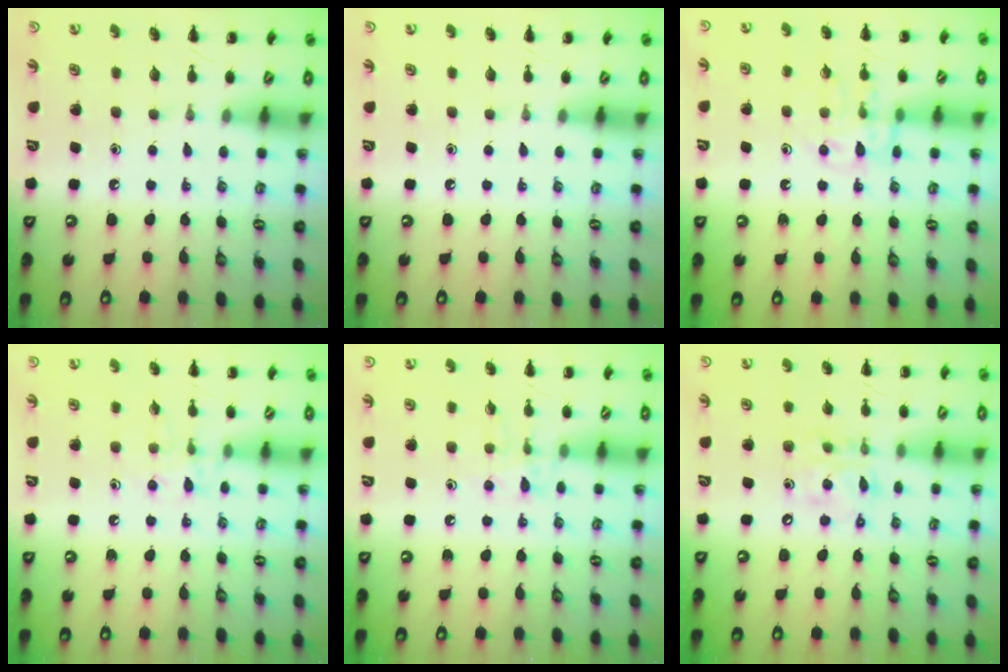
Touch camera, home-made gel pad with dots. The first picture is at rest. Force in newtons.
{"total": 0.0}
{"total": 11.0, "press": 11.0, "slide": 1.1}
{"total": 8.0, "press": 7.9, "slide": 1.4}
{"total": 8.4, "press": 8.3, "slide": 1.5}
{"total": 12.1, "press": 11.8, "slide": 2.9}